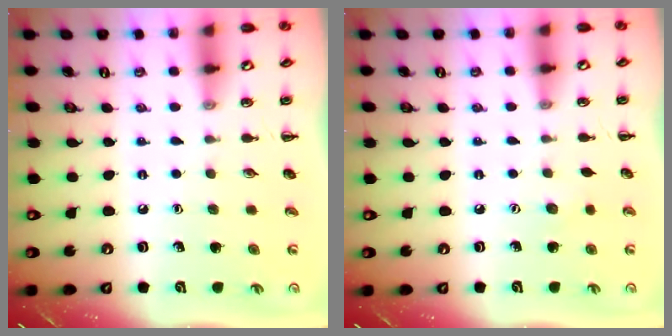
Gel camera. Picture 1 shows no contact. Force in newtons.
{"total": 3.9, "press": 3.8, "slide": 0.9}